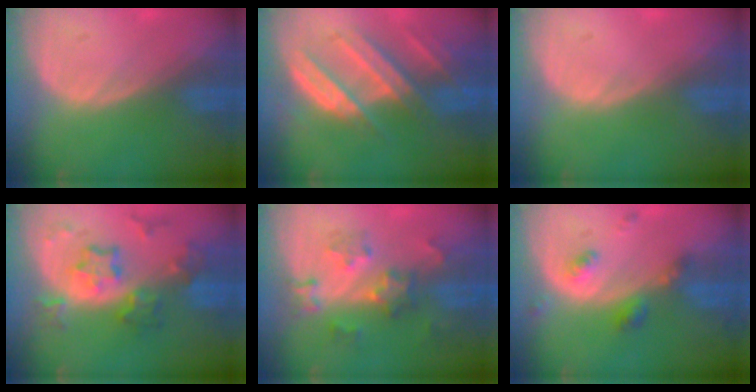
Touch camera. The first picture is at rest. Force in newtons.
{"total": 9.0, "press": 8.2, "slide": 3.7}
{"total": 0.0}
{"total": 8.4, "press": 7.5, "slide": 4.0}
{"total": 6.5, "press": 6.3, "slide": 1.8}
{"total": 4.8, "press": 4.3, "slide": 2.1}